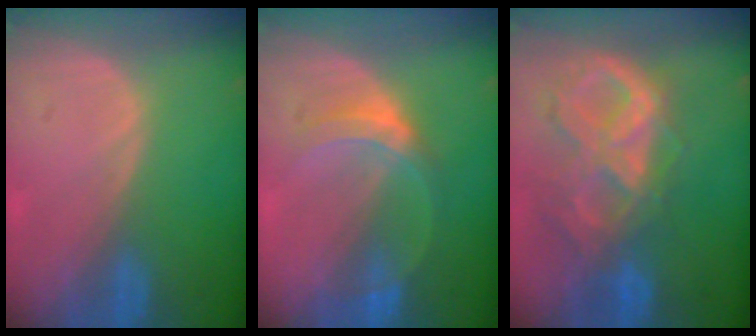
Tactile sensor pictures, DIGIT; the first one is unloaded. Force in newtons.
{"total": 5.2, "press": 4.8, "slide": 1.8}
{"total": 10.5, "press": 8.8, "slide": 5.7}